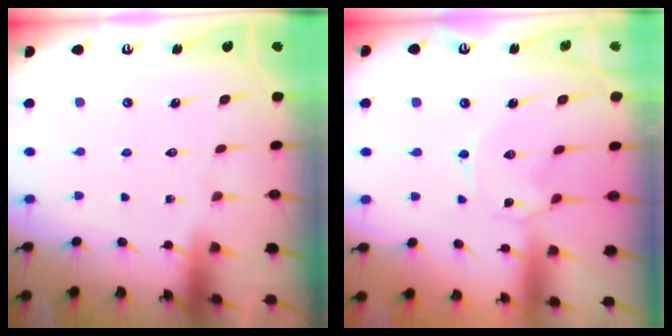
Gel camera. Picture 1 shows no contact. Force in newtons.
{"total": 0.0}